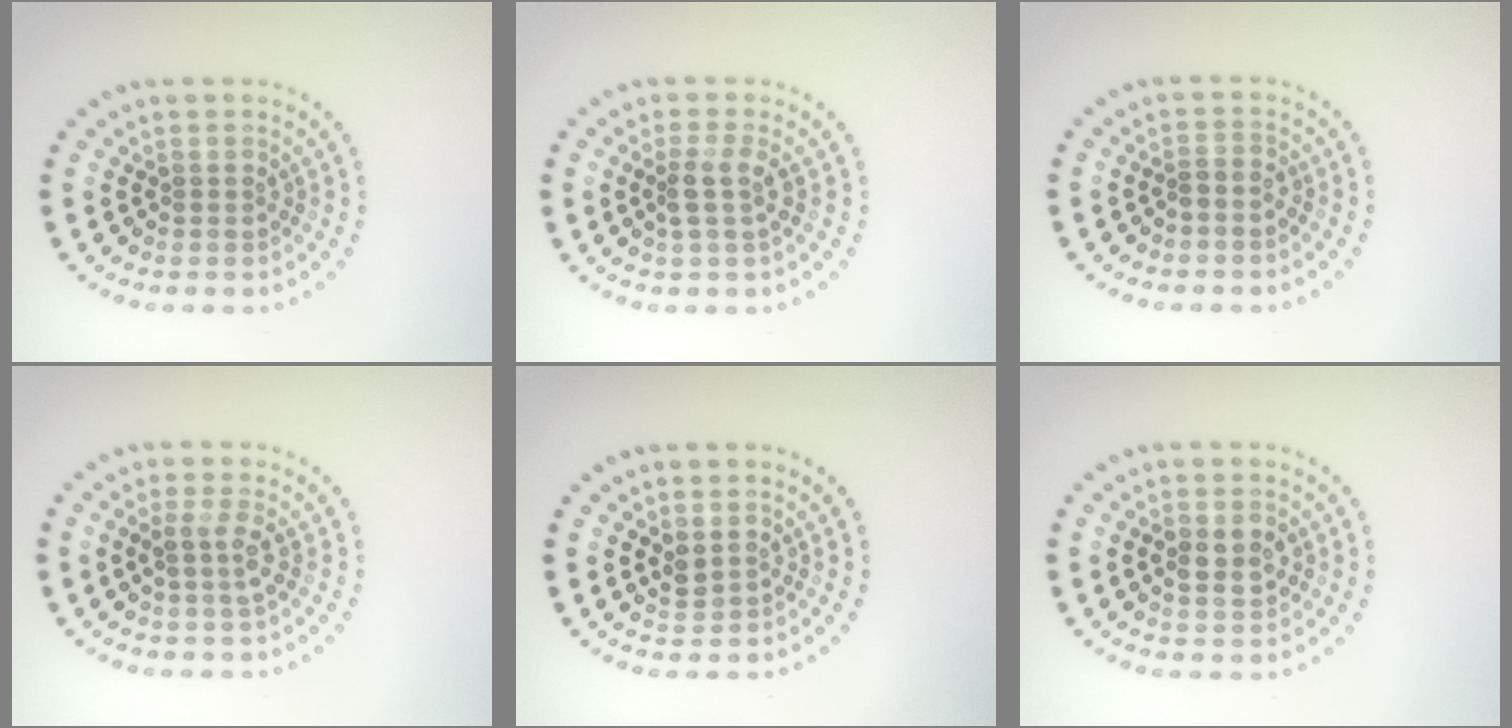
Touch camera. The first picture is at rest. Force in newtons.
{"total": 2.1, "press": 1.7, "slide": 1.1}
{"total": 0.7, "press": 0.5, "slide": 0.6}
{"total": 1.9, "press": 1.4, "slide": 1.2}
{"total": 1.0, "press": 0.9, "slide": 0.4}
{"total": 2.2, "press": 2.2, "slide": 0.0}